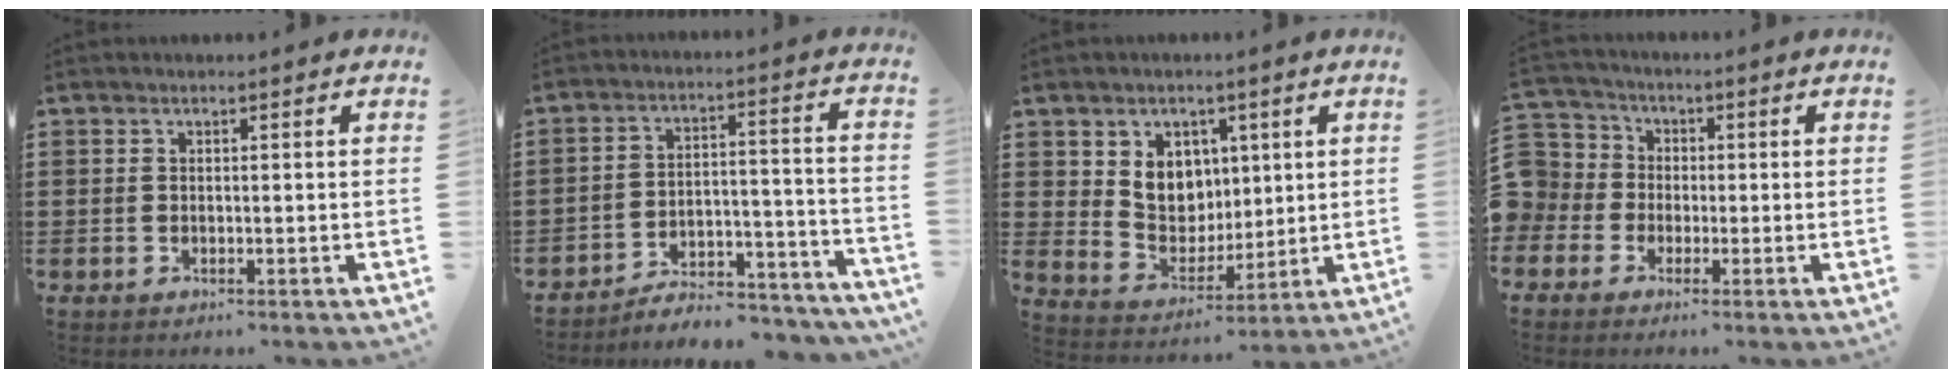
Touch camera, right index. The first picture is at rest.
{"total": 5.4, "force": [-5.2, 0.7, 1.0], "torque": [-0.016, 0.005, -0.105]}
{"total": 7.0, "force": [2.5, 6.0, 2.6], "torque": [-0.055, 0.001, 0.044]}
{"total": 4.9, "force": [-1.4, 4.7, 0.3], "torque": [-0.051, 0.002, -0.038]}